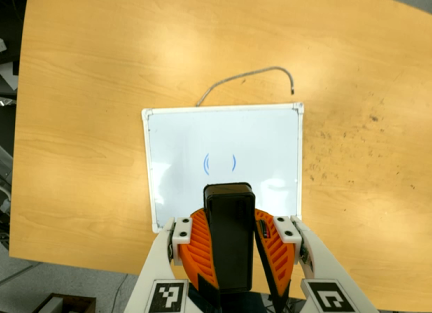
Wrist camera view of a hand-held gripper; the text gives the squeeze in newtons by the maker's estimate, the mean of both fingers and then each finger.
{"total": 10.1, "left": 10.1, "right": 10.2}